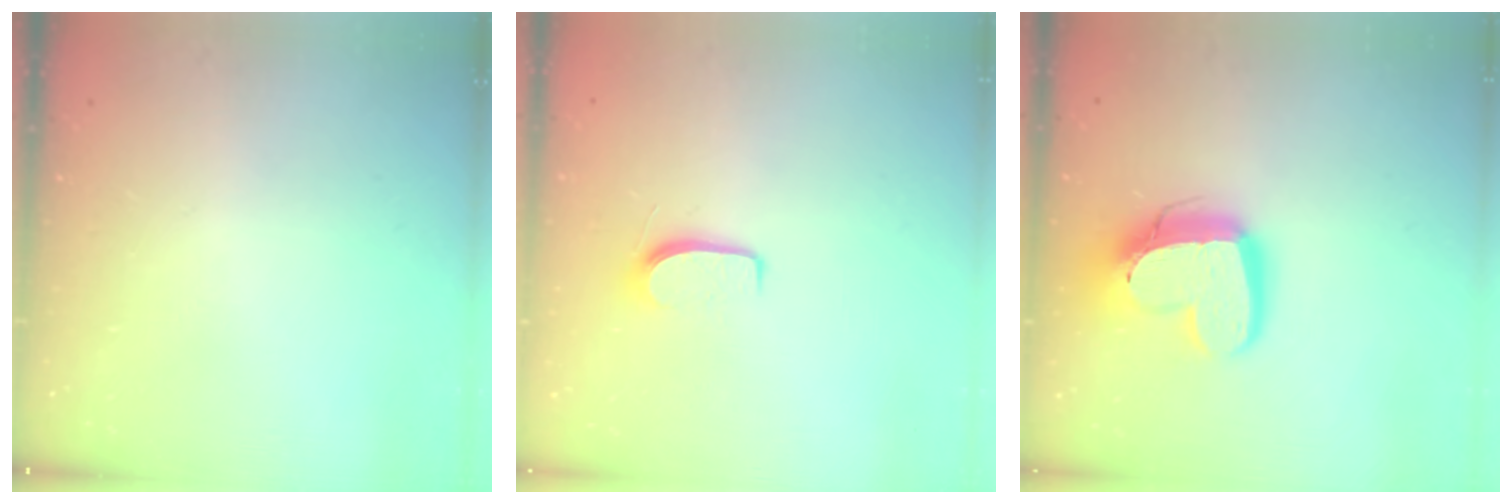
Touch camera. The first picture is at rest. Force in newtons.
{"total": 6.1, "press": 6.1, "slide": 0.6}
{"total": 18.9, "press": 18.8, "slide": 1.6}